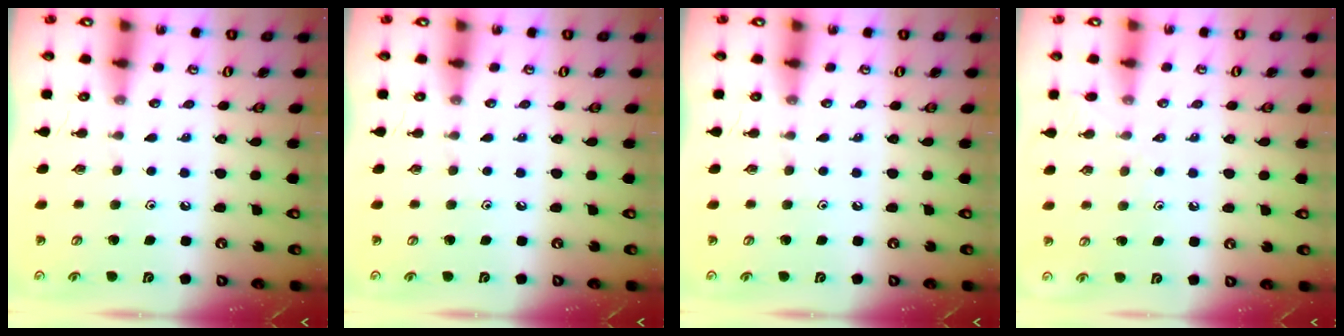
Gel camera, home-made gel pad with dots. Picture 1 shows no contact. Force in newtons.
{"total": 0.0}
{"total": 0.0}
{"total": 7.1, "press": 7.1, "slide": 0.8}